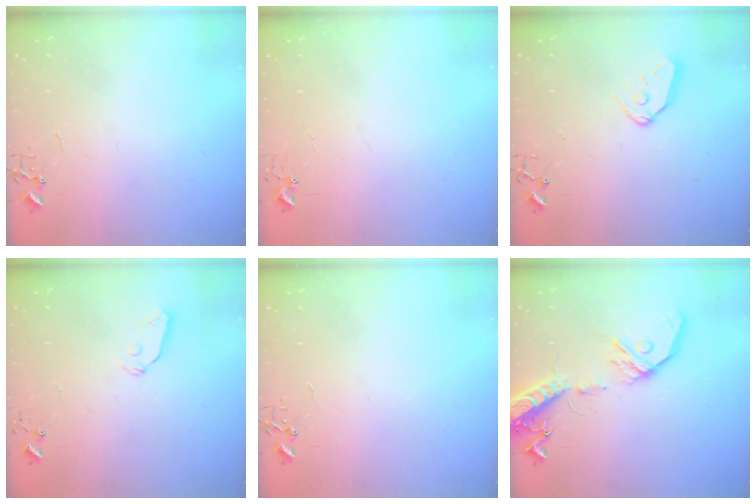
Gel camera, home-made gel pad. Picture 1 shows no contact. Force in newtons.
{"total": 3.7, "press": 3.7, "slide": 0.2}
{"total": 9.0, "press": 8.9, "slide": 0.9}
{"total": 5.3, "press": 5.2, "slide": 0.3}
{"total": 0.0}
{"total": 17.0, "press": 16.7, "slide": 3.3}